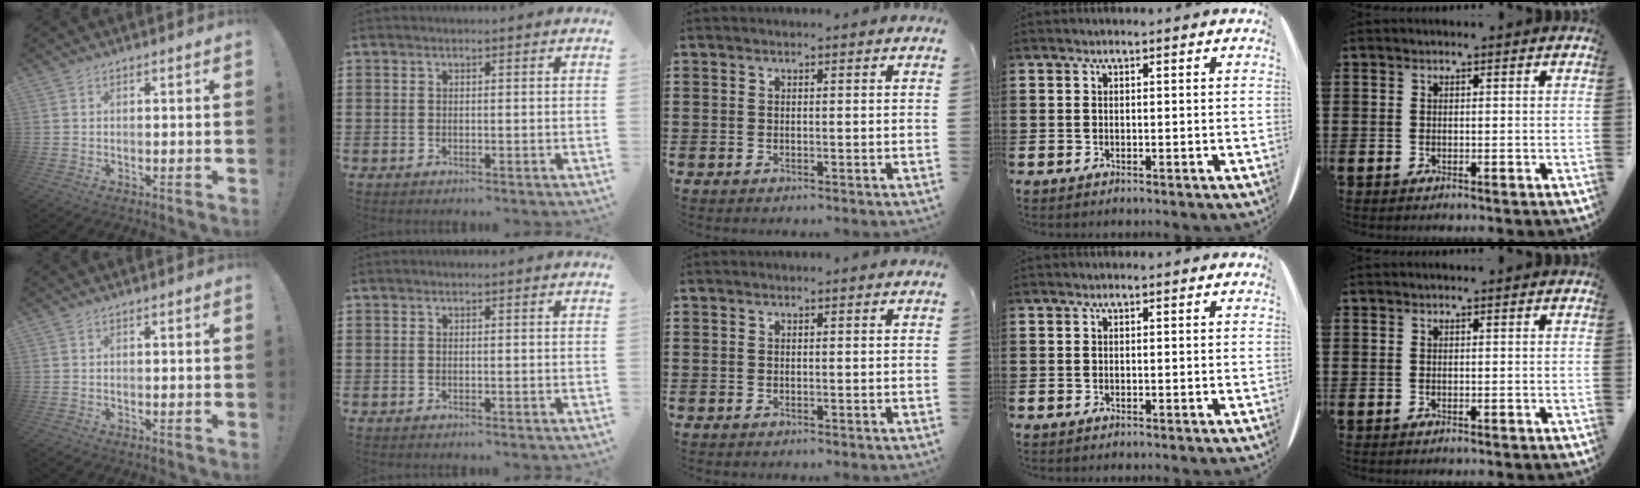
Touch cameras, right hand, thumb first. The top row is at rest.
{}